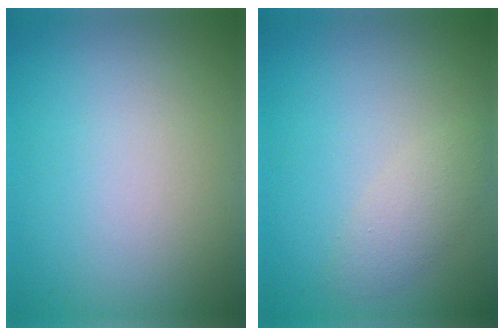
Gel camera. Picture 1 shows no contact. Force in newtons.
{"total": 2.0, "press": 2.0, "slide": 0.1}